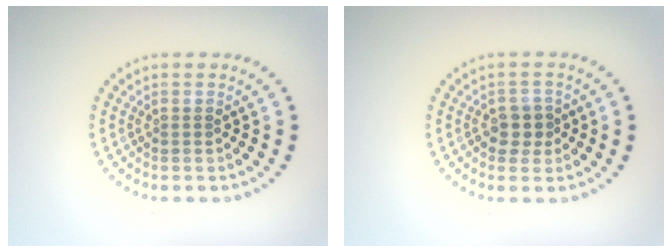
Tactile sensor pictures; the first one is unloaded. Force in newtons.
{"total": 1.8, "press": 1.7, "slide": 0.6}